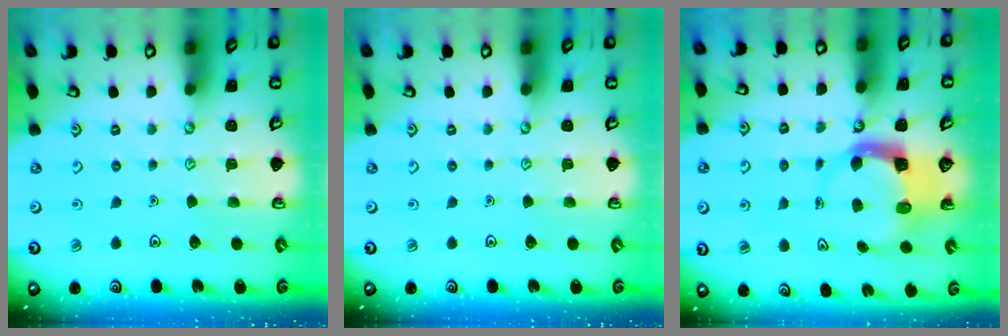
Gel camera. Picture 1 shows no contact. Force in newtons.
{"total": 0.0}
{"total": 3.8, "press": 3.8, "slide": 0.6}